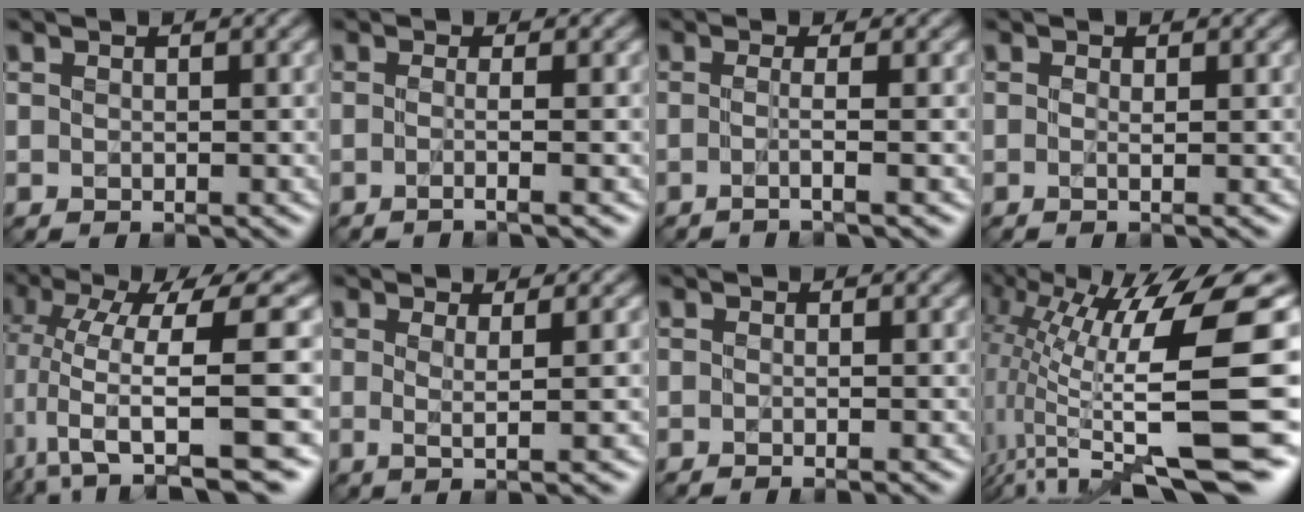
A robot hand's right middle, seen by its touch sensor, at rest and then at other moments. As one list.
[{"total": 2.6, "force": [-0.4, 0.9, 2.4], "torque": [-0.019, -0.011, -0.034]}, {"total": 2.3, "force": [-0.5, 0.6, 2.2], "torque": [-0.026, -0.012, -0.027]}, {"total": 1.2, "force": [-0.1, 0.3, 1.2], "torque": [-0.016, -0.006, -0.006]}, {"total": 12.5, "force": [0.2, 3.7, 11.9], "torque": [-0.209, 0.010, 0.028]}, {"total": 2.9, "force": [0.2, 0.6, 2.9], "torque": [-0.047, -0.003, -0.001]}, {"total": 1.3, "force": [-0.3, 0.6, 1.1], "torque": [-0.004, -0.010, -0.015]}, {"total": 14.3, "force": [-1.2, 3.6, 13.7], "torque": [-0.242, 0.004, -0.004]}]